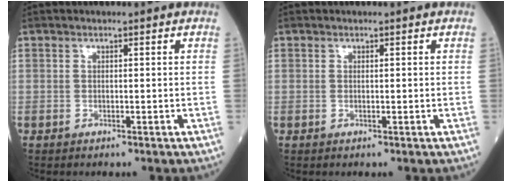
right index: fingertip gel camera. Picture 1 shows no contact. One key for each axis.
{"total": 0.0}